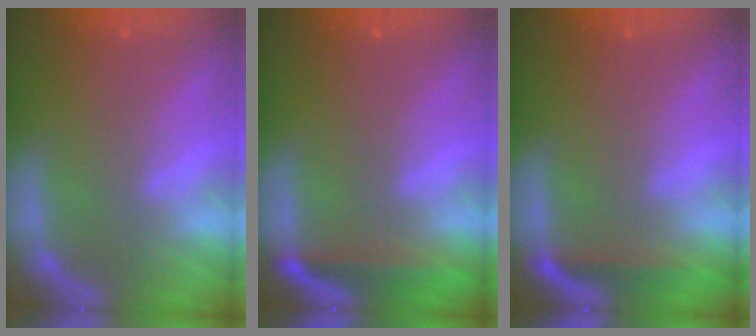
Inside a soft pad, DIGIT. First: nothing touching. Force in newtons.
{"total": 4.0}
{"total": 3.0}